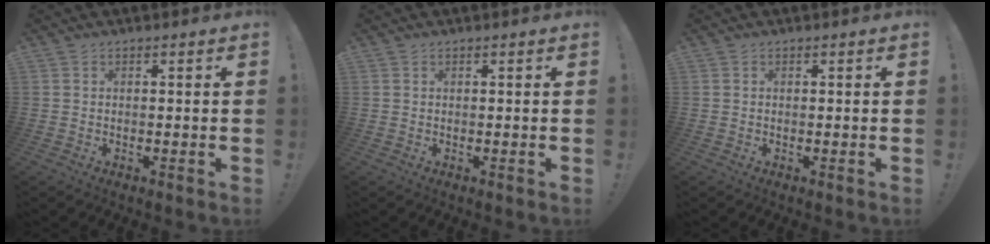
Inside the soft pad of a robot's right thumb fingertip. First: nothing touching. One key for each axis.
{"total": 0.0}
{"total": 0.0}